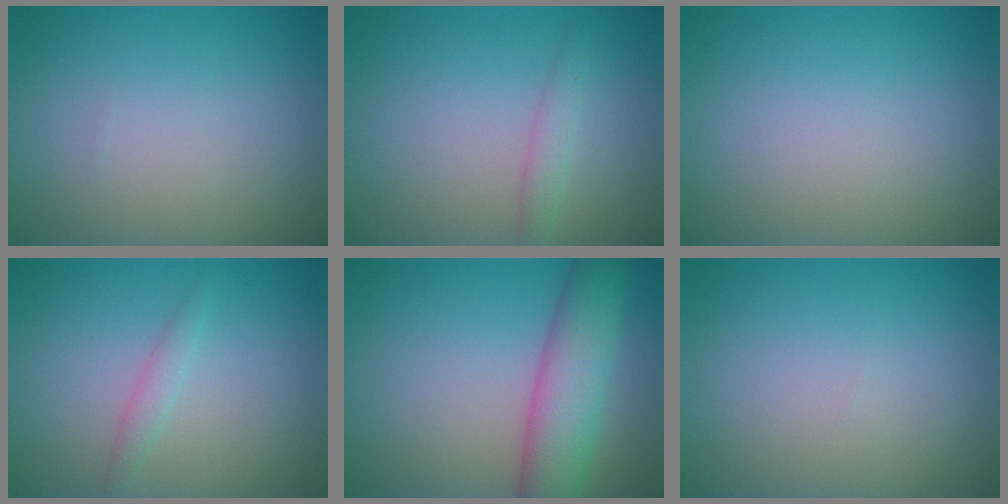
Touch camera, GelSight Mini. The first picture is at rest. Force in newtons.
{"total": 1.5, "press": 1.5, "slide": 0.0}
{"total": 0.0}
{"total": 1.2, "press": 1.2, "slide": 0.1}
{"total": 6.7, "press": 6.7, "slide": 0.3}
{"total": 0.0}